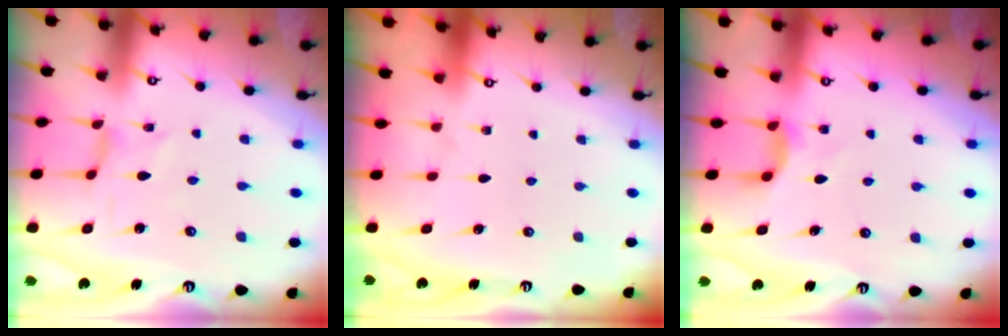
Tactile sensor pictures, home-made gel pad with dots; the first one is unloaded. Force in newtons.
{"total": 0.0}
{"total": 2.8, "press": 2.8, "slide": 0.3}